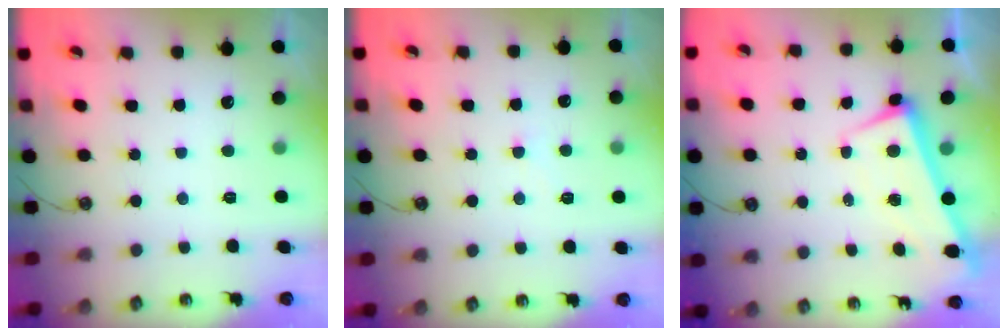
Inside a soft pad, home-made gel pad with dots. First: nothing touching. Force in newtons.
{"total": 3.4, "press": 3.4, "slide": 0.3}
{"total": 1.5, "press": 0.5, "slide": 1.5}